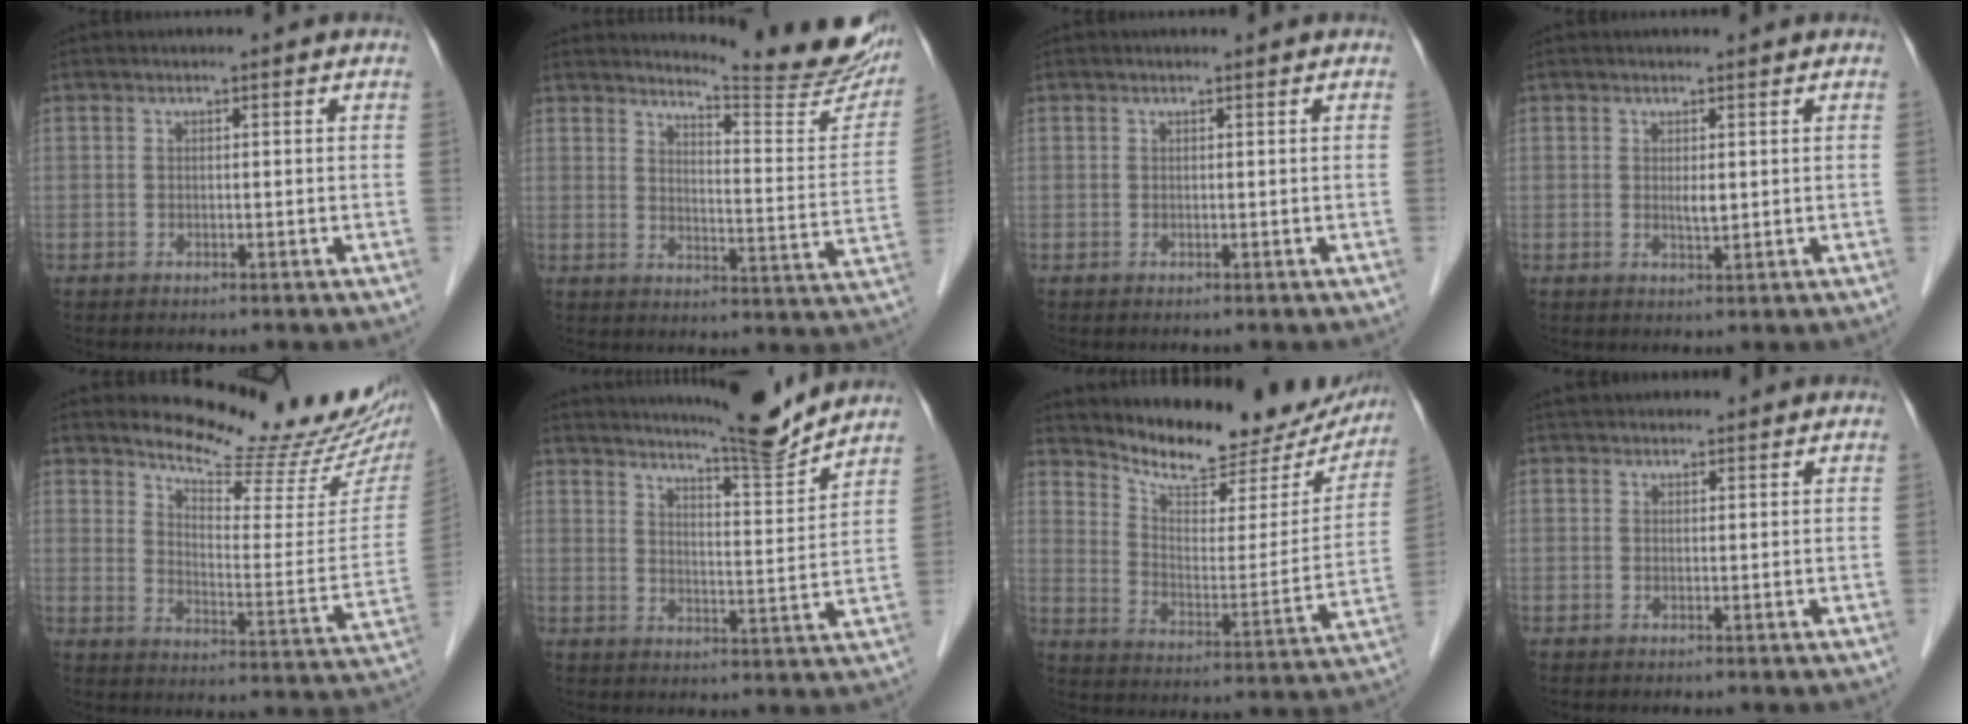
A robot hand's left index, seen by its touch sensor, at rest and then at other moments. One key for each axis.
{"total": 16.2, "fx": 15.3, "fy": 0.6, "fz": 5.1, "tx": -0.069, "ty": -0.094, "tz": 0.178}
{"total": 0.0}
{"total": 1.6, "fx": 0.6, "fy": 0.4, "fz": 1.4, "tx": -0.026, "ty": -0.004, "tz": 0.012}
{"total": 16.4, "fx": 14.7, "fy": 1.9, "fz": 6.9, "tx": -0.103, "ty": -0.071, "tz": 0.192}
{"total": 11.6, "fx": 11.0, "fy": -0.6, "fz": 3.5, "tx": -0.061, "ty": -0.023, "tz": 0.156}
{"total": 19.4, "fx": 18.0, "fy": 5.7, "fz": 4.6, "tx": -0.055, "ty": -0.041, "tz": 0.240}
{"total": 4.0, "fx": 3.6, "fy": 1.4, "fz": 0.9, "tx": -0.009, "ty": 0.035, "tz": 0.057}